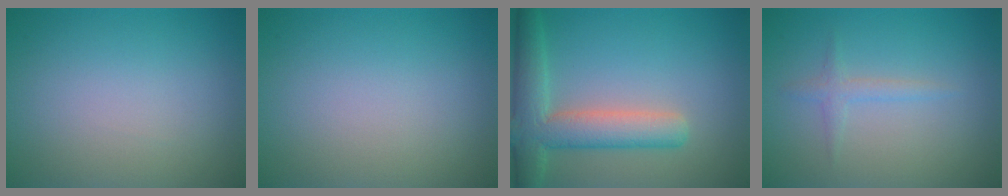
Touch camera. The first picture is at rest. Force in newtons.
{"total": 0.0}
{"total": 6.0, "press": 6.0, "slide": 0.4}
{"total": 1.3, "press": 1.2, "slide": 0.0}